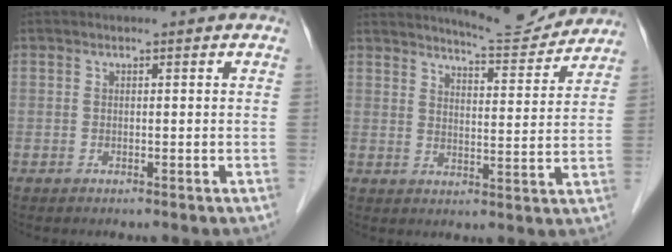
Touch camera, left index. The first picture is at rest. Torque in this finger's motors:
{"motor_torque": [1.02, -1.12, 0.31, 0.05]}